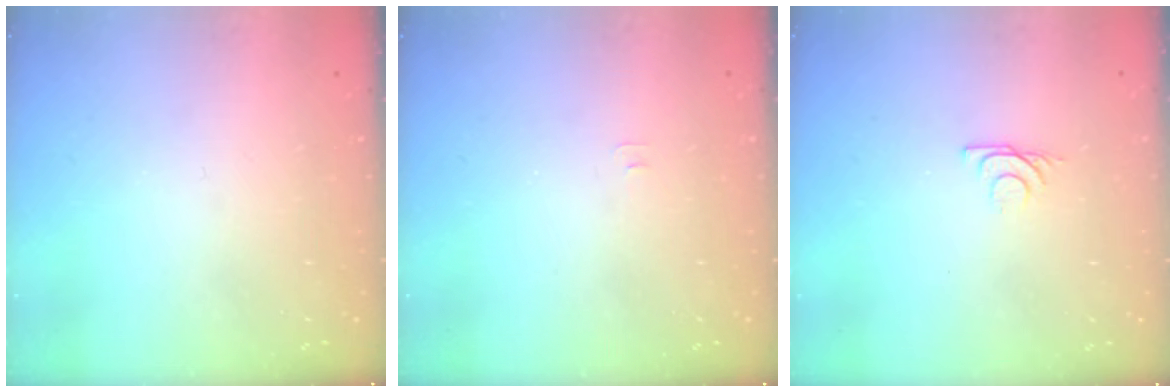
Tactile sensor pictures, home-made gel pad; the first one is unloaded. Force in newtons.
{"total": 2.9, "press": 2.9, "slide": 0.3}
{"total": 5.3, "press": 5.3, "slide": 0.9}